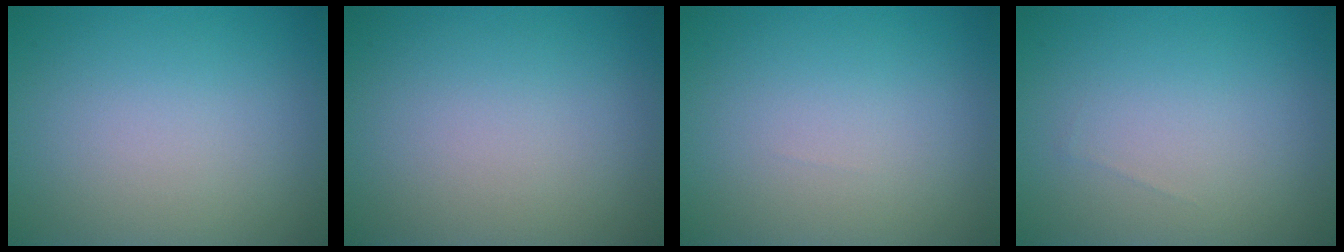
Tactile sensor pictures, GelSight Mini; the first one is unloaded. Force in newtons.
{"total": 0.0}
{"total": 0.0}
{"total": 0.0}